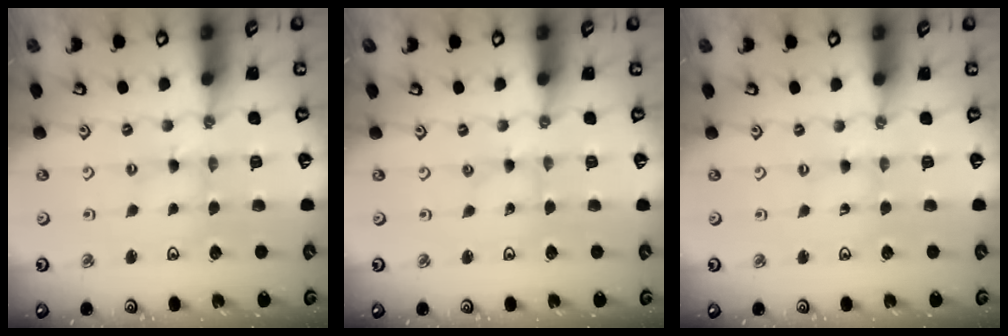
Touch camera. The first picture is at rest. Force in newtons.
{"total": 0.0}
{"total": 0.0}